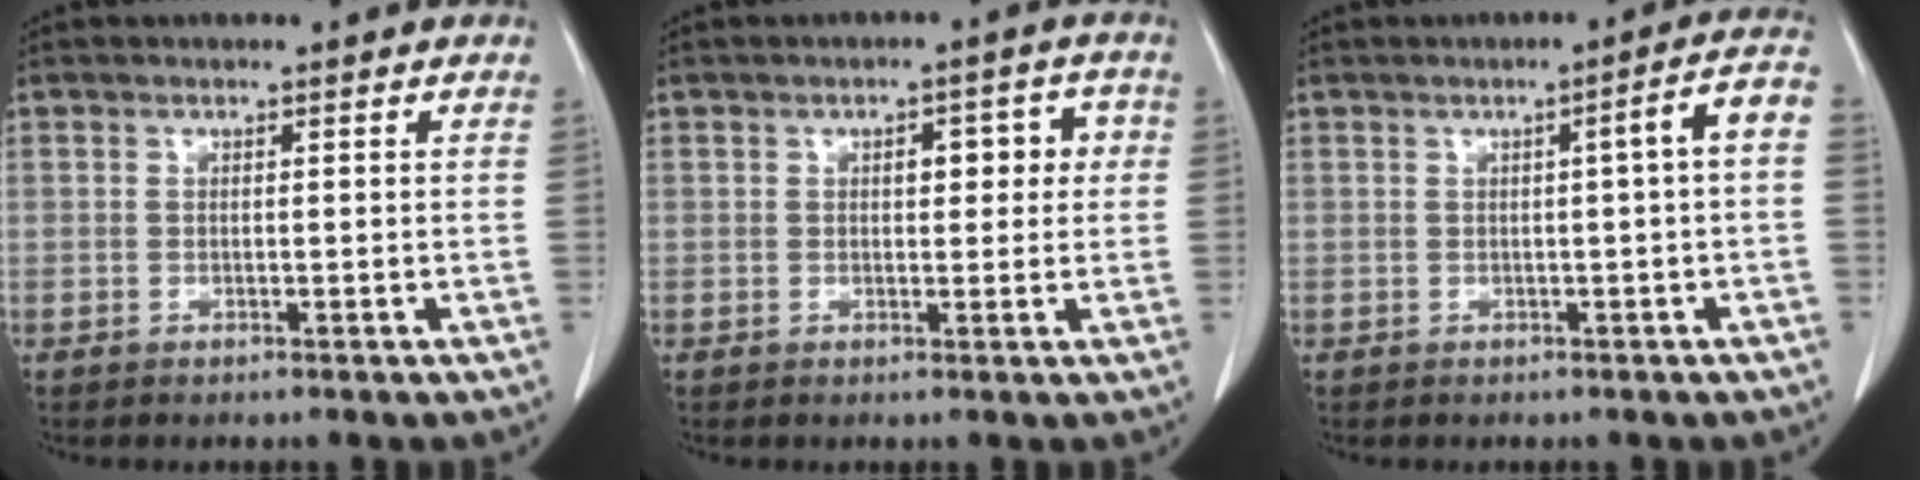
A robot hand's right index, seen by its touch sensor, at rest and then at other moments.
{"total": 4.8, "force": [1.0, 2.2, 4.1], "torque": [-0.050, 0.020, 0.012]}
{"total": 4.5, "force": [-0.1, -0.2, 4.5], "torque": [-0.058, 0.014, -0.001]}